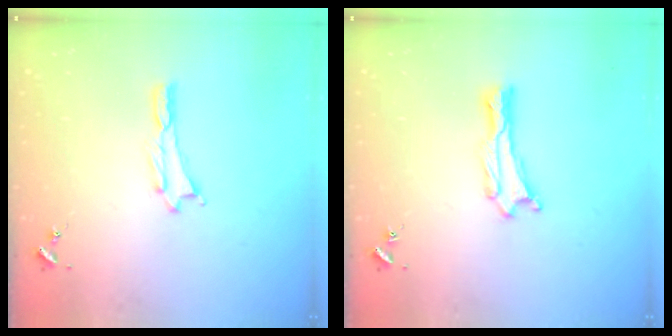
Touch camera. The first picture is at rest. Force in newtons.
{"total": 0.8, "press": 0.7, "slide": 0.2}